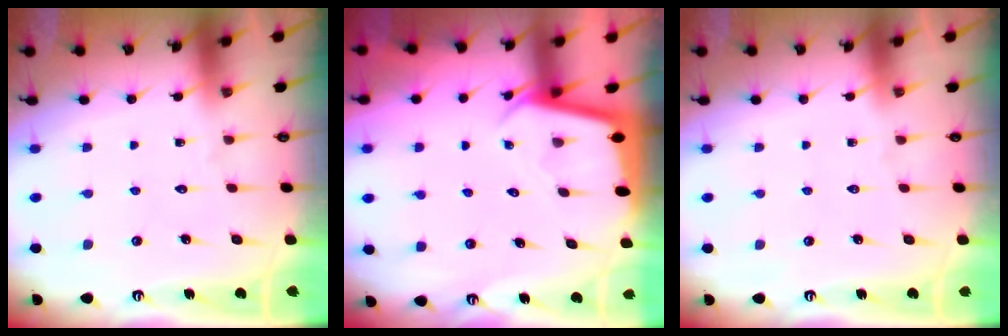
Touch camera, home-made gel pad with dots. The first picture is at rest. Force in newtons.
{"total": 2.3, "press": 2.3, "slide": 0.1}
{"total": 0.0}